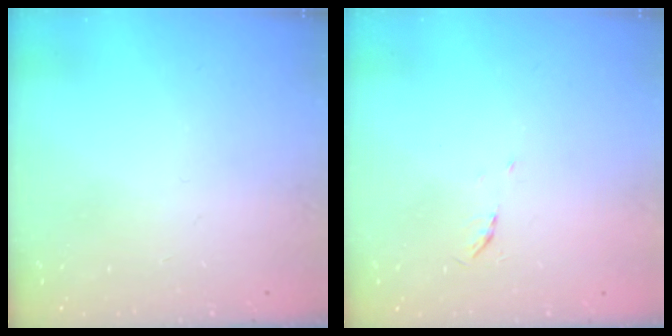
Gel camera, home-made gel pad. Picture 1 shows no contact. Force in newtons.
{"total": 3.5, "press": 3.4, "slide": 0.5}